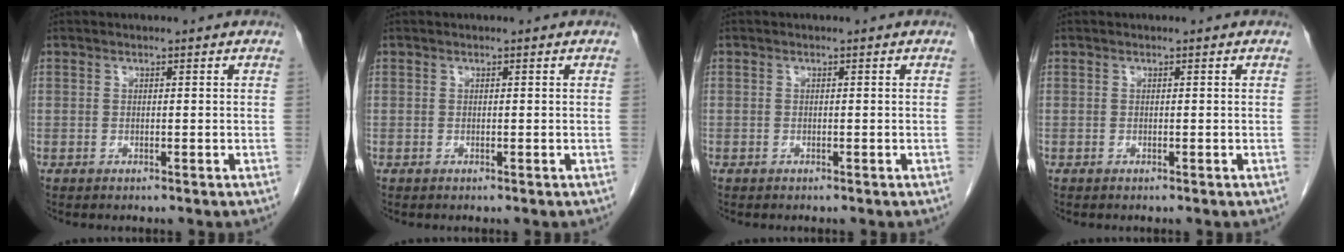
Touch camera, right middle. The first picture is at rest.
{"total": 0.0}
{"total": 0.0}
{"total": 0.0}